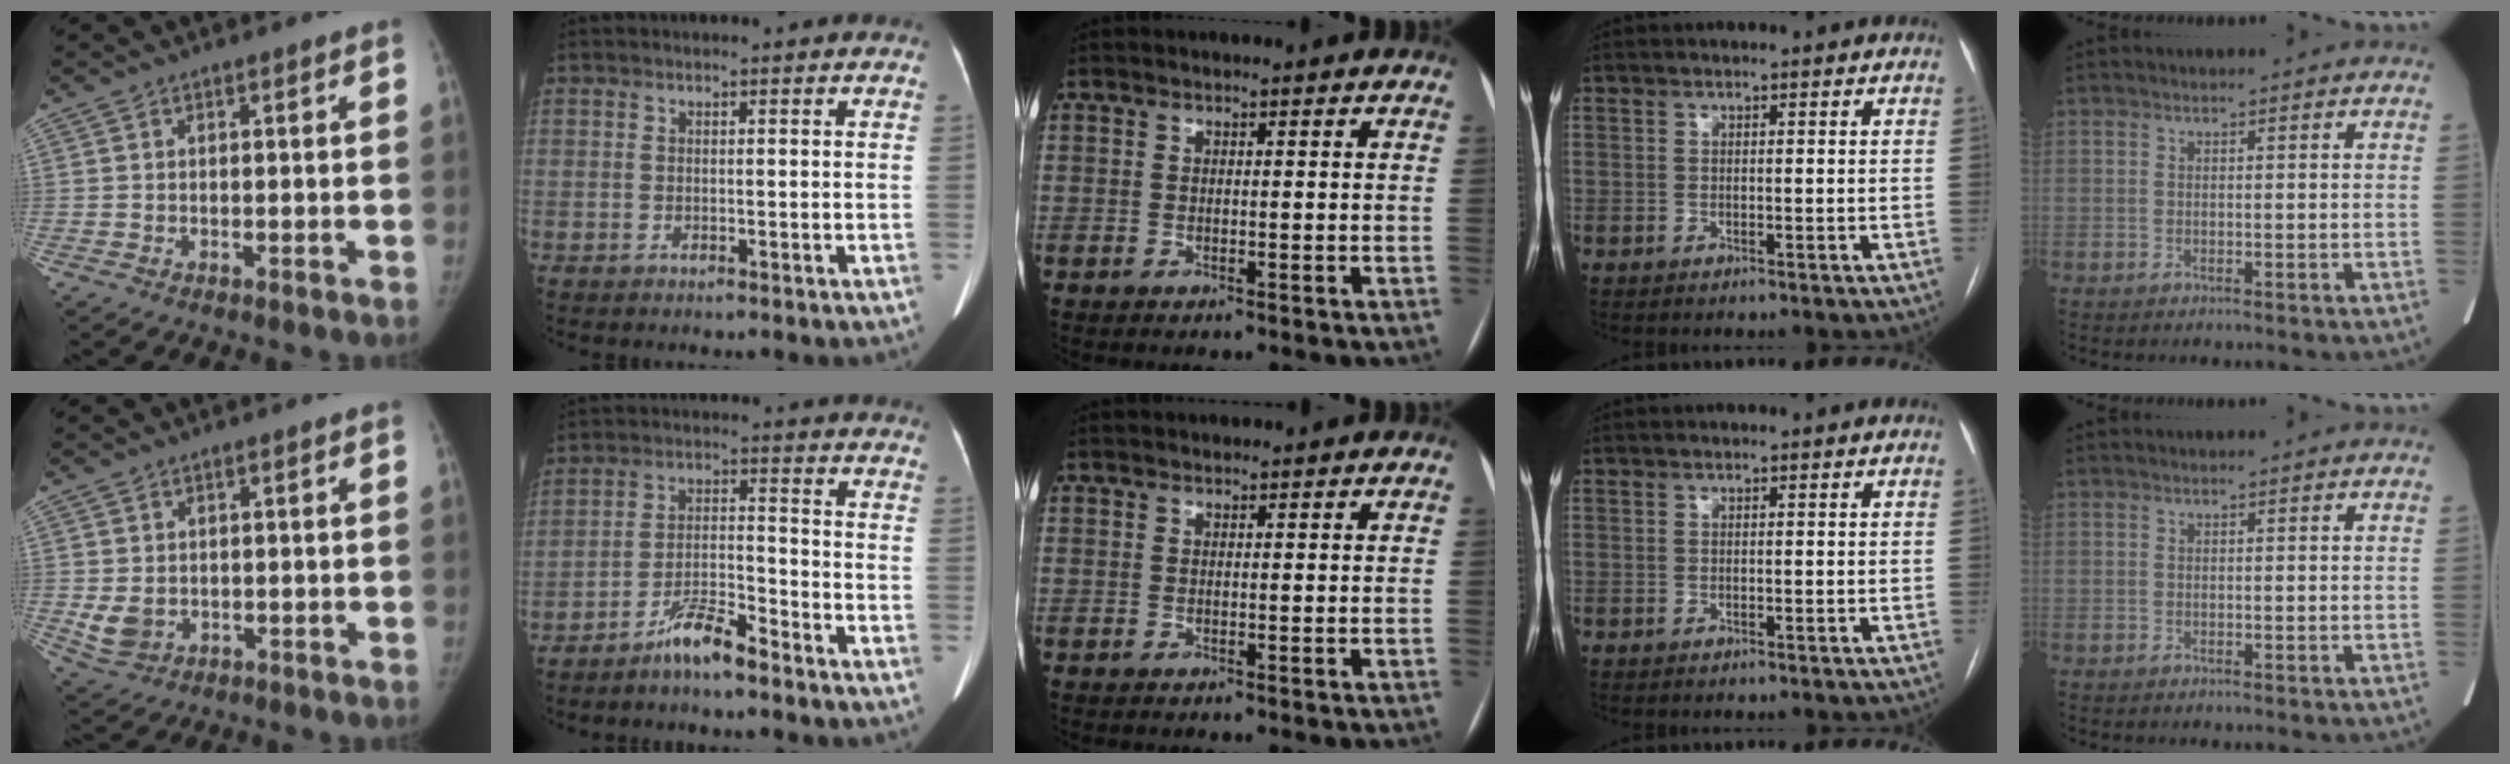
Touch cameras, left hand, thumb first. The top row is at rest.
{"thumb": {"total": 4.5, "force": [-0.3, 3.7, 2.6], "torque": [-0.043, -0.008, 0.008]}, "index": {"total": 6.3, "force": [-5.3, 0.6, 3.3], "torque": [-0.065, -0.008, -0.102]}, "middle": {"total": 1.6, "force": [1.5, 0.3, 0.4], "torque": [-0.009, 0.025, 0.026]}}